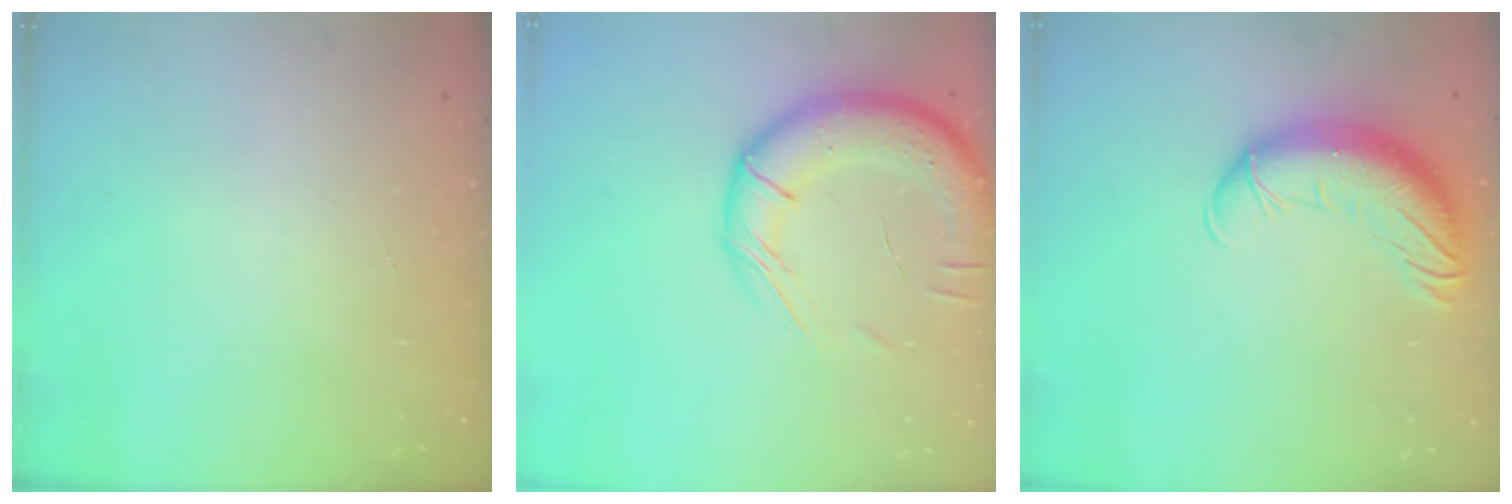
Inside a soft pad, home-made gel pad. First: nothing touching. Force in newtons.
{"total": 15.7, "press": 15.3, "slide": 3.2}
{"total": 14.8, "press": 14.3, "slide": 3.6}